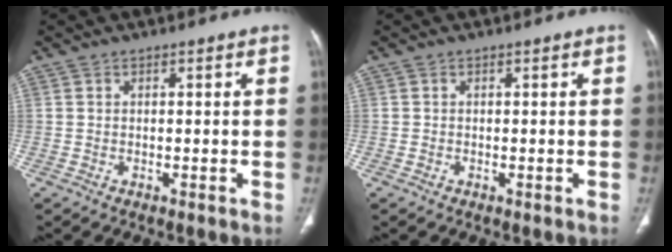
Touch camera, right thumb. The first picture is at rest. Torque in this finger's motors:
{"motor_torque": [2.74, 2.27, 0.69, -0.66, 0.02]}